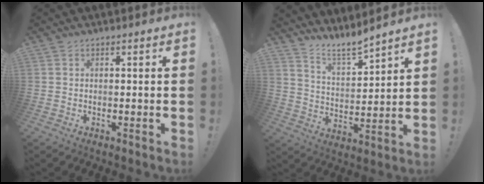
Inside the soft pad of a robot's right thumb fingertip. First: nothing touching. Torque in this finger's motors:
{"motor_torque": [-0.22, 0.02, 0.00, 0.88, 0.12]}